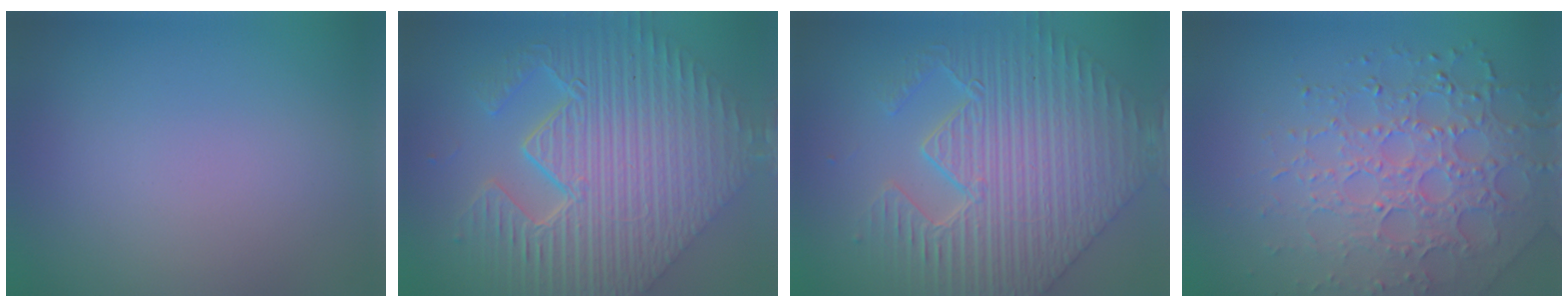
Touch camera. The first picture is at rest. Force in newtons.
{"total": 11.5, "press": 7.7, "slide": 8.5}
{"total": 7.3, "press": 6.0, "slide": 4.2}
{"total": 6.4, "press": 4.9, "slide": 4.1}